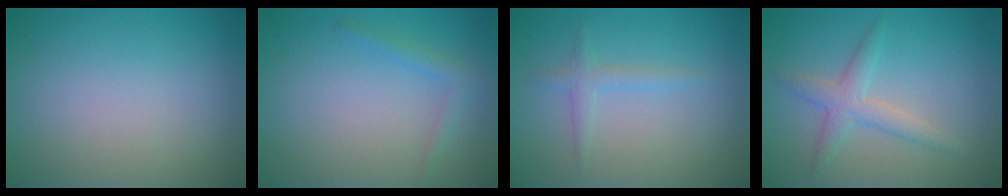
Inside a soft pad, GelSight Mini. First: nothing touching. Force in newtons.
{"total": 1.3, "press": 1.3, "slide": 0.1}
{"total": 1.5, "press": 1.4, "slide": 0.2}
{"total": 2.6, "press": 2.6, "slide": 0.2}